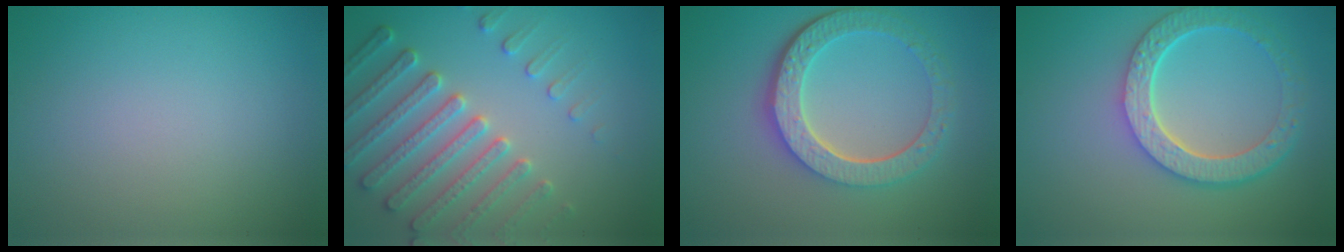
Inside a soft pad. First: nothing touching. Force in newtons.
{"total": 5.2, "press": 4.6, "slide": 2.3}
{"total": 6.0, "press": 4.5, "slide": 4.0}
{"total": 6.0, "press": 4.5, "slide": 4.0}